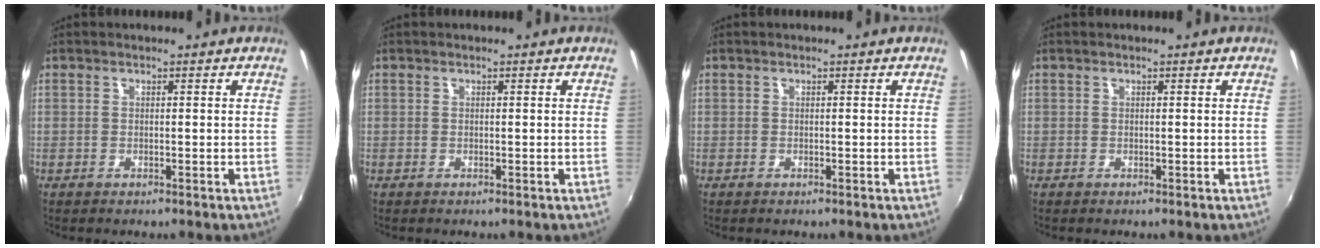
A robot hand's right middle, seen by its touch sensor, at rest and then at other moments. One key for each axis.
{"total": 0.0}
{"total": 0.0}
{"total": 0.0}